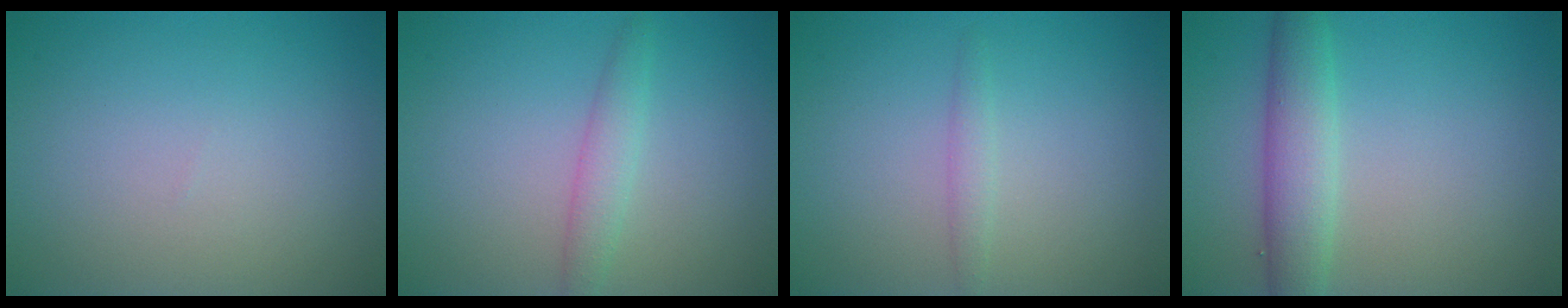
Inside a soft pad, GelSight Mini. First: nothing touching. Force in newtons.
{"total": 2.0, "press": 2.0, "slide": 0.0}
{"total": 1.1, "press": 1.1, "slide": 0.0}
{"total": 3.9, "press": 3.9, "slide": 0.1}